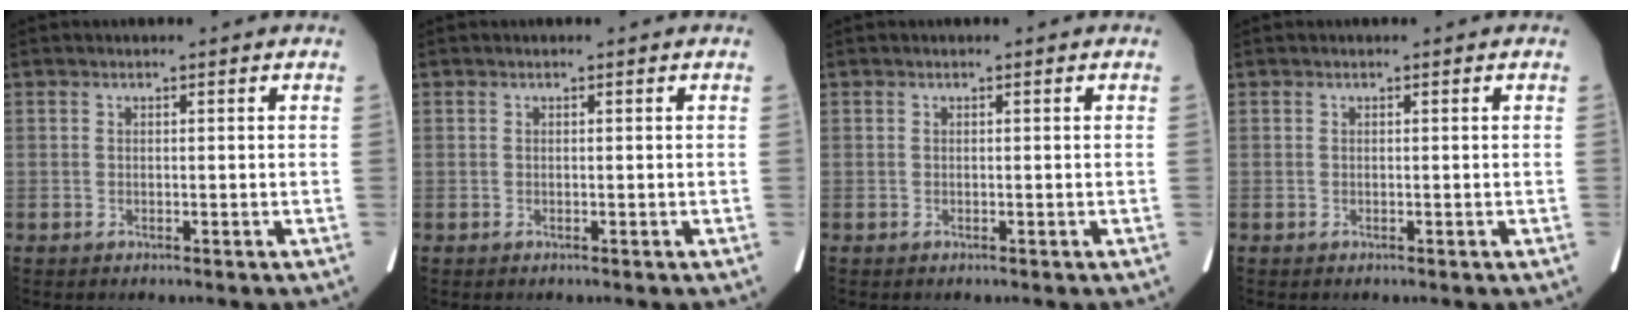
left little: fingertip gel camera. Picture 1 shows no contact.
{"total": 0.0}
{"total": 0.0}
{"total": 0.0}